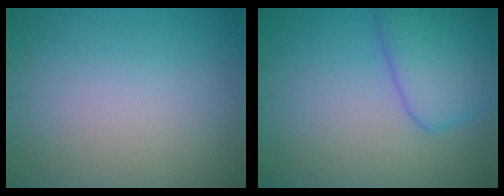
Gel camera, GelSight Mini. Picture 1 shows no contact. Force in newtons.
{"total": 5.6, "press": 5.6, "slide": 0.4}